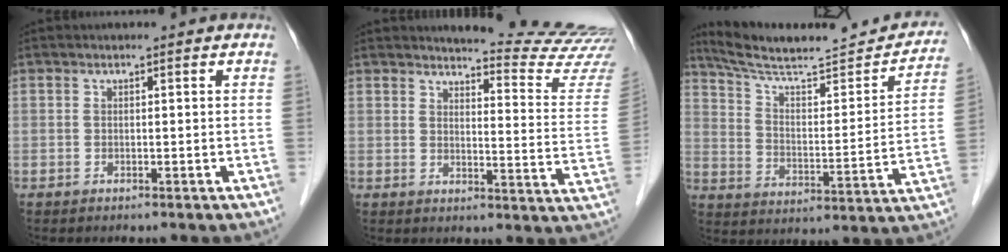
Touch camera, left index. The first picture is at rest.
{"total": 17.3, "force": [17.0, -0.5, 3.3], "torque": [-0.035, -0.142, 0.176]}
{"total": 21.9, "force": [19.8, 2.9, 8.9], "torque": [-0.132, -0.018, 0.282]}